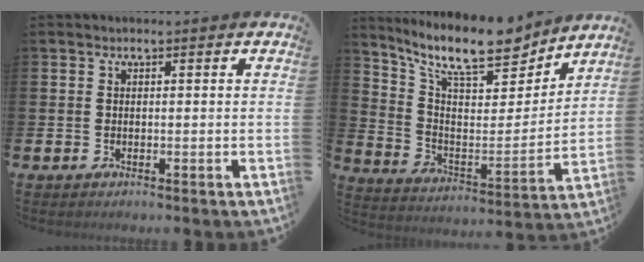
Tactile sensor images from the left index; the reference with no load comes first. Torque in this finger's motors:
{"motor_torque": [0.46, -0.78, 1.02, 0.21]}